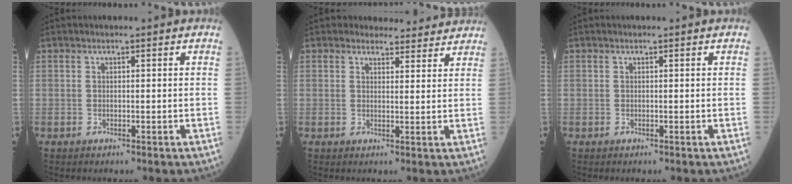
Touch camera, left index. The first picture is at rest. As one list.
[{"total": 6.1, "force": [5.8, 1.8, 0.1], "torque": [0.011, 0.002, 0.054]}, {"total": 0.0}]